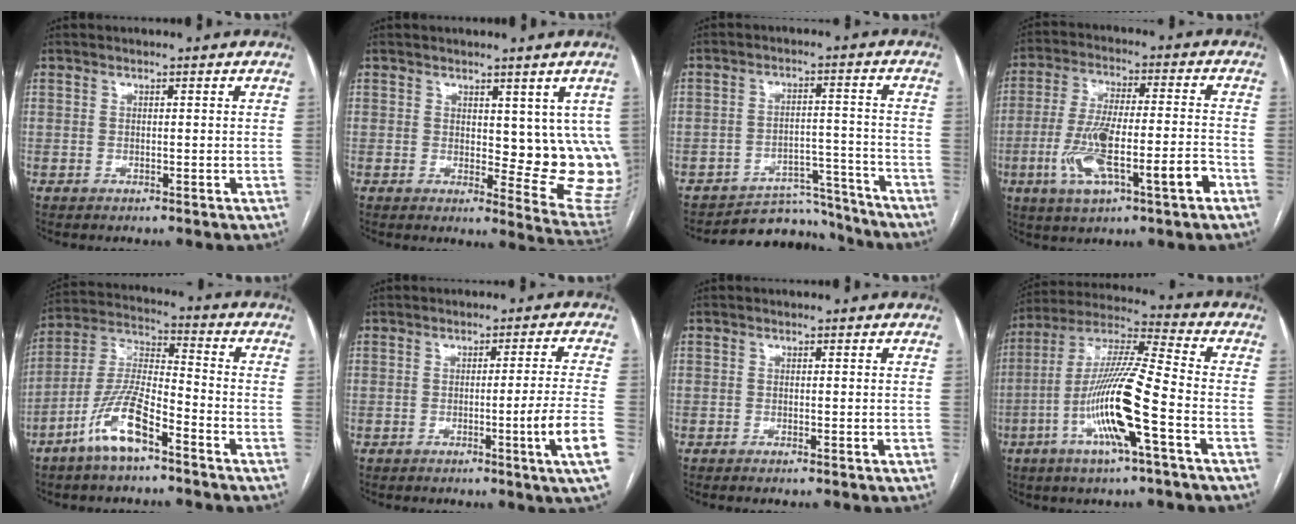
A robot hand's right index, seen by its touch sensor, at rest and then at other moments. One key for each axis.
{"total": 9.8, "fx": 2.2, "fy": 4.1, "fz": 8.7, "tx": -0.089, "ty": -0.017, "tz": 0.034}
{"total": 9.6, "fx": -9.2, "fy": 2.5, "fz": -1.0, "tx": 0.032, "ty": 0.038, "tz": -0.134}
{"total": 13.5, "fx": -5.0, "fy": 2.7, "fz": 12.2, "tx": -0.234, "ty": 0.007, "tz": -0.081}
{"total": 11.0, "fx": -6.6, "fy": 2.4, "fz": 8.4, "tx": -0.182, "ty": -0.002, "tz": -0.130}
{"total": 7.2, "fx": -2.5, "fy": -2.0, "fz": 6.5, "tx": -0.081, "ty": -0.017, "tz": -0.039}
{"total": 0.6, "fx": -0.4, "fy": -0.1, "fz": 0.4, "tx": -0.011, "ty": -0.002, "tz": -0.007}
{"total": 15.5, "fx": -5.2, "fy": 0.4, "fz": 14.6, "tx": -0.292, "ty": -0.001, "tz": -0.102}